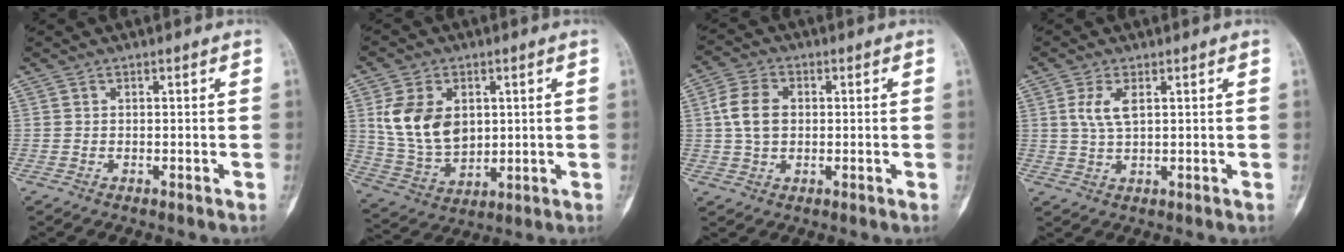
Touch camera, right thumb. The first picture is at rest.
{"total": 13.3, "force": [2.9, 9.3, 9.1], "torque": [-0.146, -0.014, 0.069]}
{"total": 7.2, "force": [0.8, 5.1, 5.0], "torque": [-0.088, 0.009, 0.011]}
{"total": 4.3, "force": [1.4, 1.8, 3.7], "torque": [-0.080, -0.001, 0.032]}